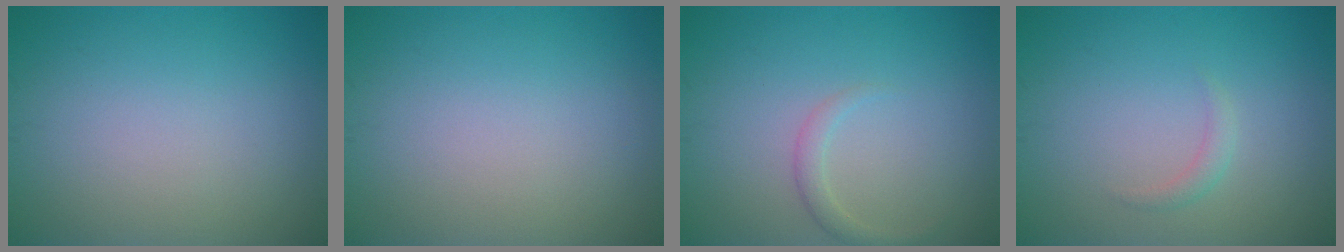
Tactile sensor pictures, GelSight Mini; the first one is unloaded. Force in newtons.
{"total": 0.0}
{"total": 1.4, "press": 1.4, "slide": 0.1}
{"total": 1.0, "press": 1.0, "slide": 0.0}